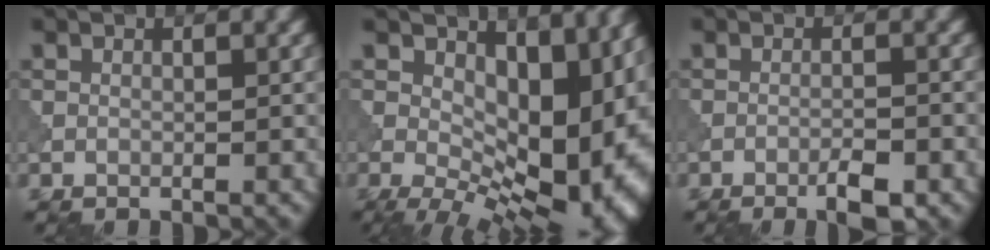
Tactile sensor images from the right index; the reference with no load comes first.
{"total": 14.1, "force": [1.2, 8.1, 11.5], "torque": [-0.123, -0.023, 0.043]}
{"total": 2.5, "force": [-1.5, 0.5, 1.9], "torque": [-0.035, 0.003, -0.029]}